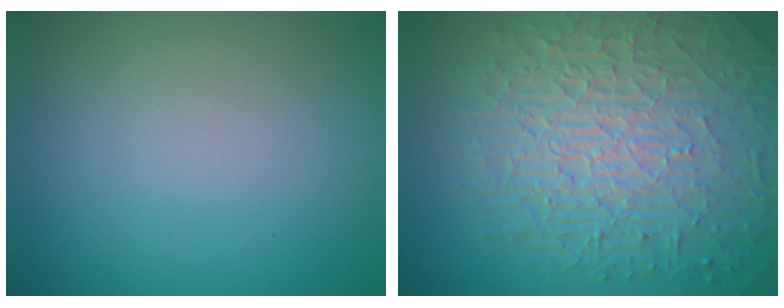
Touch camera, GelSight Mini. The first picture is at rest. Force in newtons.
{"total": 10.2, "press": 6.7, "slide": 7.8}